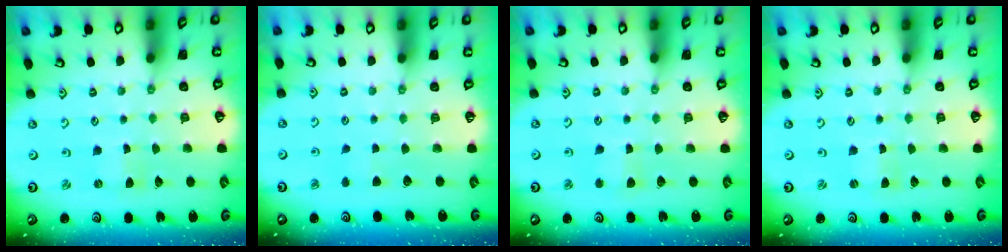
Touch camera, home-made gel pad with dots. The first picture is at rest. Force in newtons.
{"total": 3.0, "press": 3.0, "slide": 0.3}
{"total": 3.9, "press": 3.8, "slide": 0.4}
{"total": 0.0}